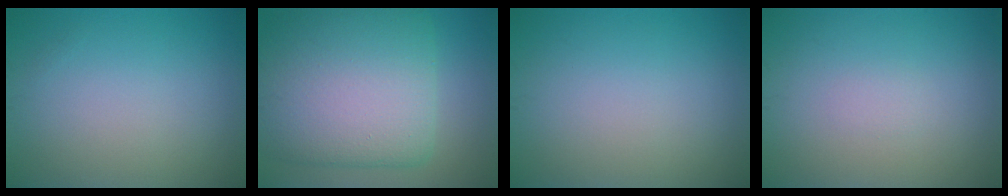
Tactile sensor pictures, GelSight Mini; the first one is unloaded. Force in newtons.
{"total": 12.9, "press": 12.9, "slide": 0.3}
{"total": 0.0}
{"total": 0.6, "press": 0.6, "slide": 0.0}